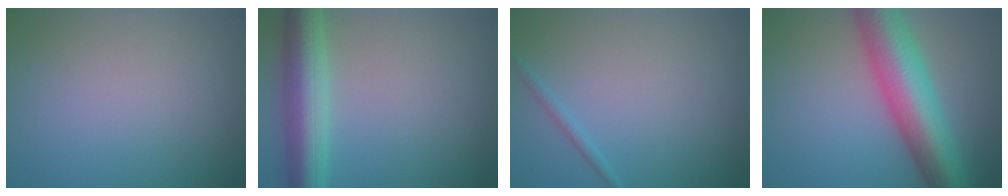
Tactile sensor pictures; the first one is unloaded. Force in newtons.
{"total": 6.9, "press": 6.9, "slide": 0.2}
{"total": 0.9, "press": 0.9, "slide": 0.1}
{"total": 9.9, "press": 9.9, "slide": 0.2}